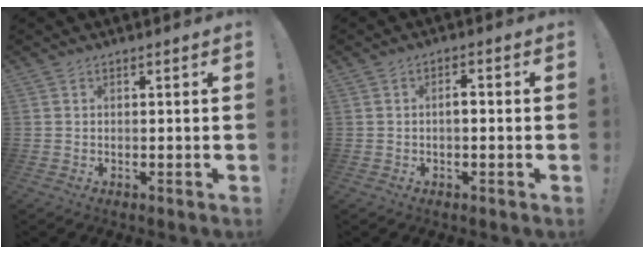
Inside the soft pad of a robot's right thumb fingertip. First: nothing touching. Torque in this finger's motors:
{"motor_torque": [0.10, -0.04, 0.05, 0.12, -0.01]}